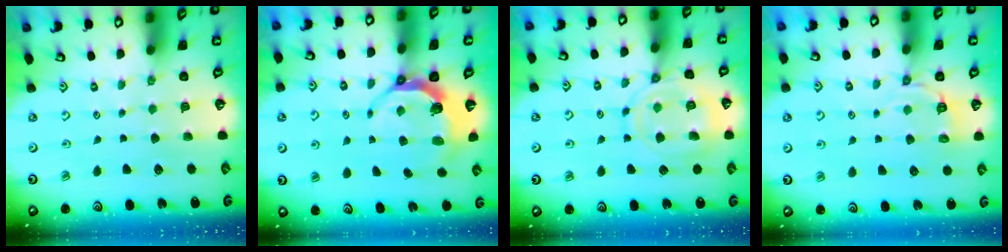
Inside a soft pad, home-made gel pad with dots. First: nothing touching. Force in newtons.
{"total": 5.5, "press": 4.1, "slide": 3.7}
{"total": 11.9, "press": 11.9, "slide": 0.7}
{"total": 3.7, "press": 3.1, "slide": 2.0}